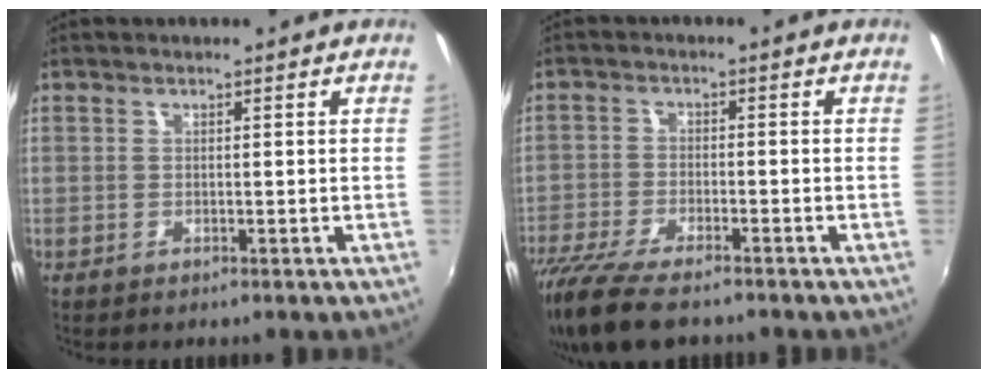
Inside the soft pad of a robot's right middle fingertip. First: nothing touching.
{"total": 13.3, "force": [-10.6, 3.5, 7.3], "torque": [-0.172, -0.045, -0.192]}